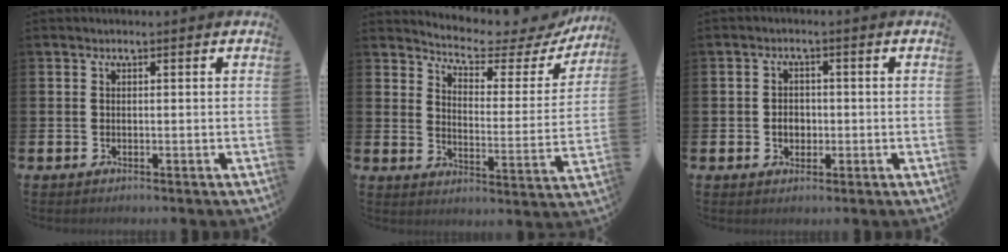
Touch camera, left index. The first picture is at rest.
{"total": 5.3, "force": [5.0, 1.2, 1.3], "torque": [-0.045, -0.044, 0.078]}
{"total": 2.4, "force": [-0.4, 2.0, 1.4], "torque": [-0.007, -0.003, -0.015]}